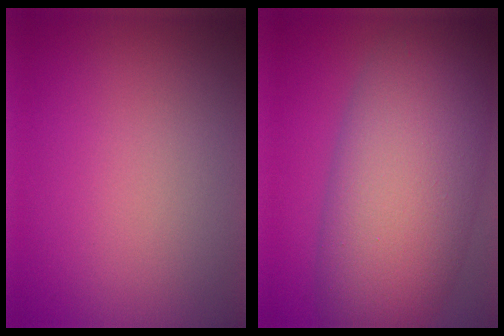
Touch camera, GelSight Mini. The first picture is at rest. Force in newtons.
{"total": 12.1, "press": 12.1, "slide": 0.5}